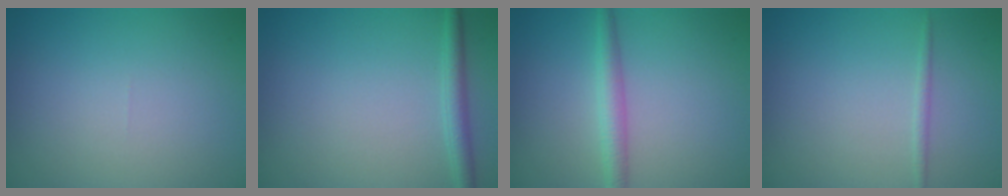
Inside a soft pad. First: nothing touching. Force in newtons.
{"total": 2.0, "press": 2.0, "slide": 0.1}
{"total": 2.3, "press": 2.3, "slide": 0.1}
{"total": 0.7, "press": 0.7, "slide": 0.0}